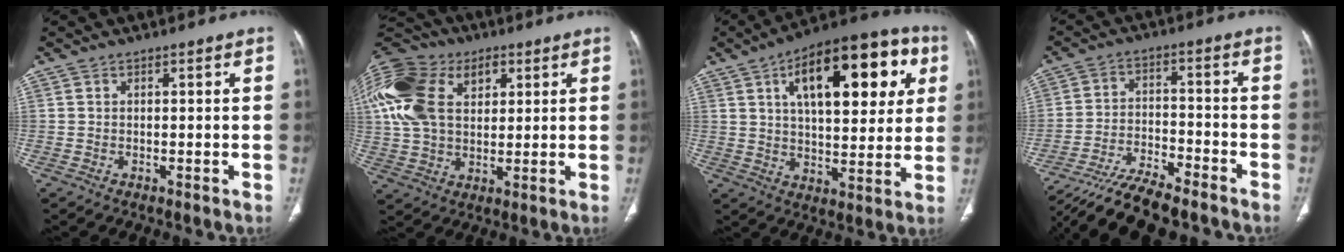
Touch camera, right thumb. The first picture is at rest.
{"total": 22.9, "force": [7.4, 15.3, 15.4], "torque": [-0.328, 0.032, 0.133]}
{"total": 24.3, "force": [8.5, 11.0, 20.0], "torque": [-0.256, 0.007, 0.123]}
{"total": 14.6, "force": [-13.1, 2.5, 5.9], "torque": [-0.112, 0.051, -0.220]}